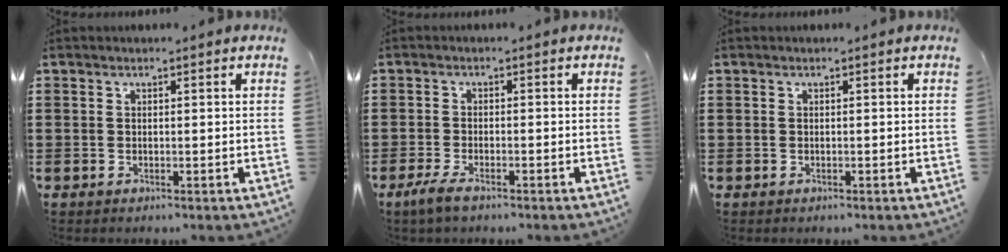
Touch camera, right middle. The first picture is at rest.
{"total": 2.5, "force": [-1.8, 0.5, 1.7], "torque": [-0.042, -0.001, -0.038]}
{"total": 0.0}